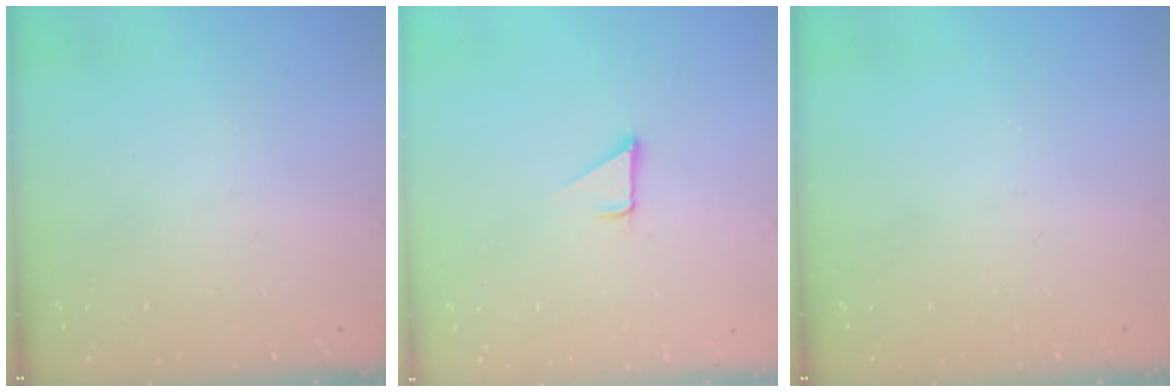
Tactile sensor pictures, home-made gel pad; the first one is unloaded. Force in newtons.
{"total": 1.9, "press": 1.9, "slide": 0.1}
{"total": 0.0}